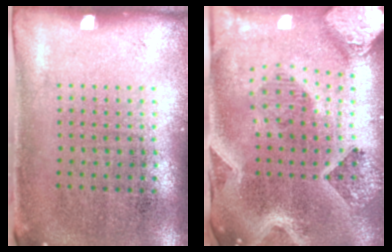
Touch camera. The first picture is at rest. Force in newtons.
{"total": 4.1, "press": 3.2, "slide": 2.6}